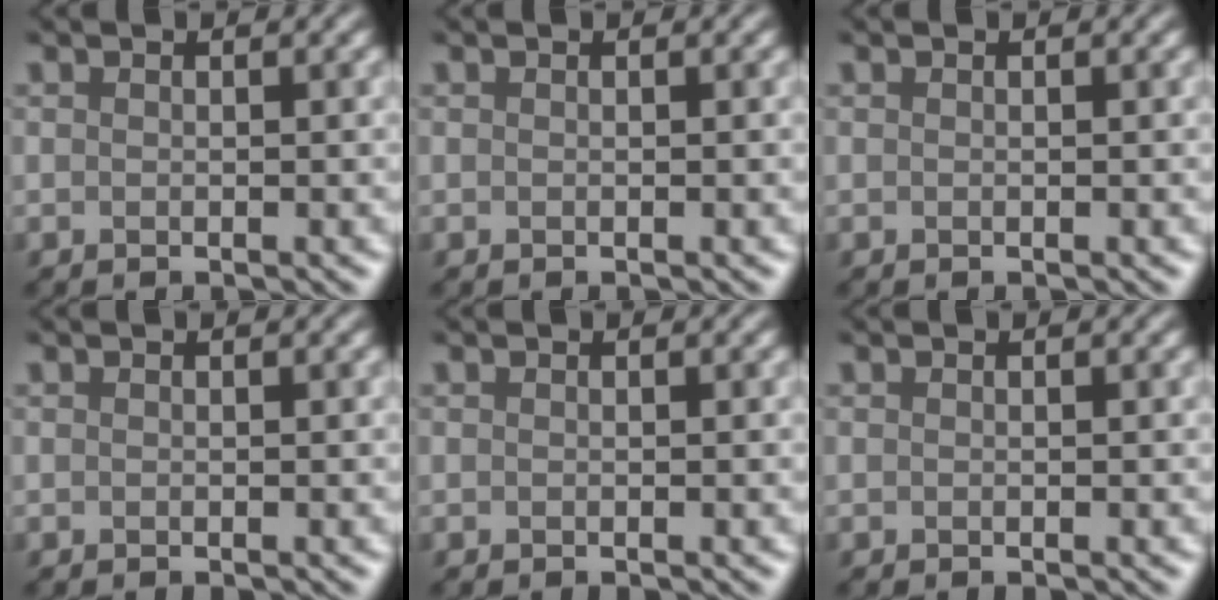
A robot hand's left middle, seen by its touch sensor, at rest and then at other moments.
{"total": 0.0}
{"total": 0.0}
{"total": 0.0}
{"total": 0.0}
{"total": 0.0}